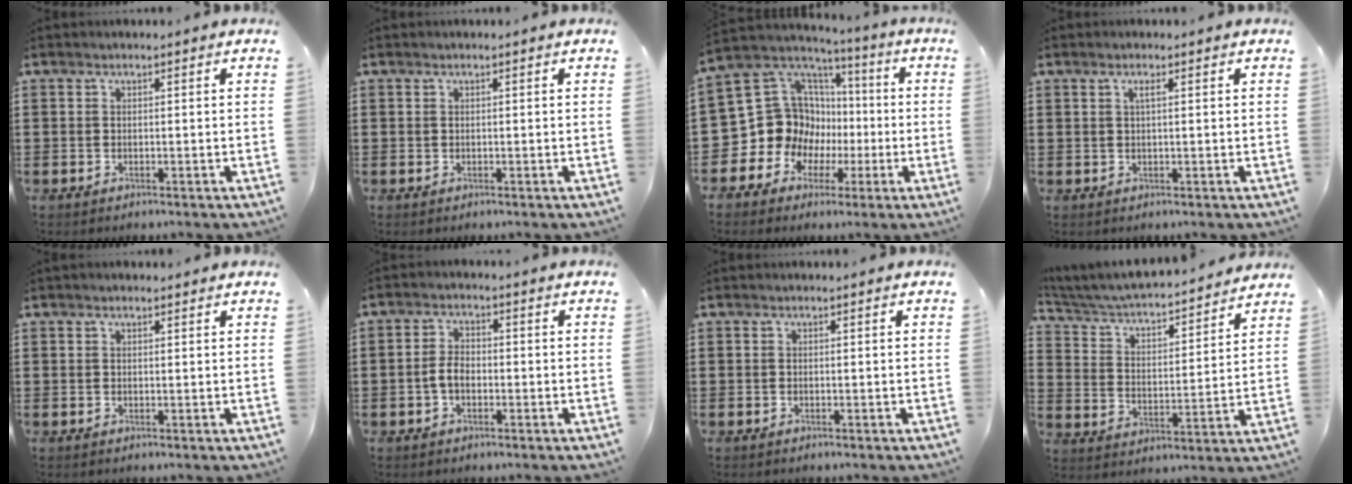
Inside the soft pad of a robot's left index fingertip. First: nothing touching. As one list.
[{"total": 0.0}, {"total": 14.1, "force": [-0.2, 13.3, 4.6], "torque": [-0.133, -0.025, 0.018]}, {"total": 1.3, "force": [0.5, 0.2, 1.1], "torque": [-0.023, 0.001, 0.009]}, {"total": 0.6, "force": [0.5, 0.3, 0.3], "torque": [-0.008, 0.001, 0.010]}, {"total": 3.4, "force": [-0.8, 1.9, 2.7], "torque": [-0.066, 0.000, -0.020]}, {"total": 0.0}, {"total": 3.9, "force": [3.6, 0.6, 1.3], "torque": [-0.045, -0.036, 0.050]}]